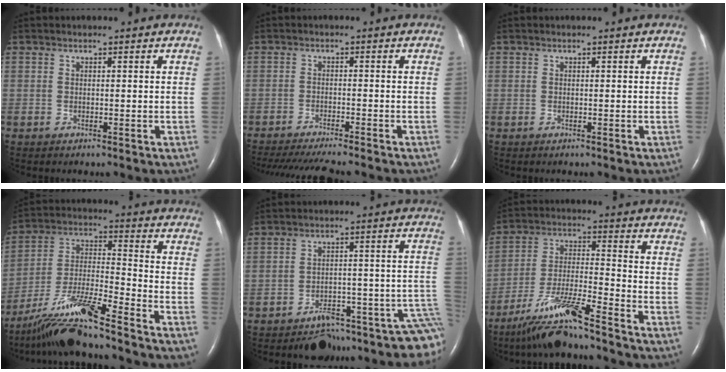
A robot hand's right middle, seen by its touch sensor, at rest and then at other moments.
{"total": 11.7, "force": [-10.3, 0.5, 5.4], "torque": [-0.075, -0.022, -0.153]}
{"total": 0.0}
{"total": 15.0, "force": [-11.9, 0.0, 9.1], "torque": [-0.183, -0.021, -0.217]}
{"total": 17.3, "force": [-15.6, 3.2, 6.6], "torque": [0.000, 0.061, -0.197]}
{"total": 11.8, "force": [-9.3, 0.2, 7.2], "torque": [-0.142, -0.022, -0.172]}